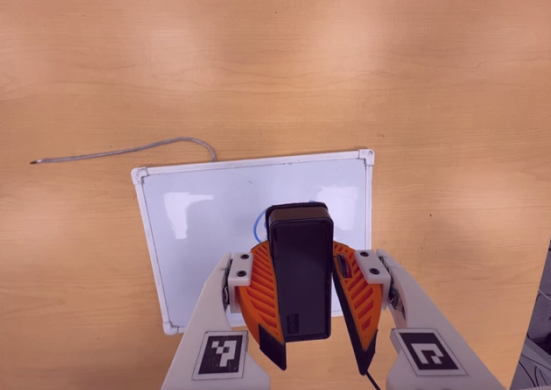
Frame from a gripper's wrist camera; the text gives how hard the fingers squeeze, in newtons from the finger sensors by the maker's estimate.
{"total": 10.0, "left": 10.0, "right": 10.0}